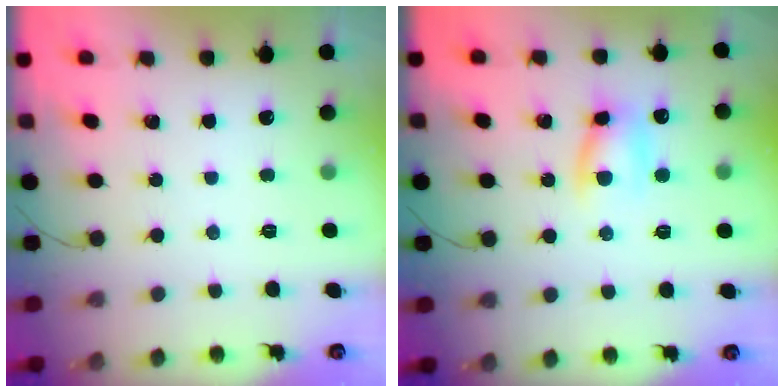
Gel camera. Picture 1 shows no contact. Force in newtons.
{"total": 7.8, "press": 7.8, "slide": 0.8}